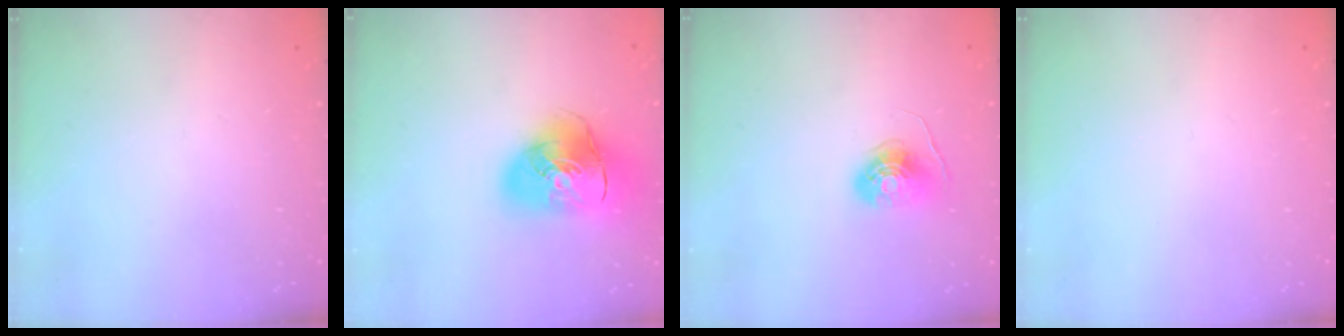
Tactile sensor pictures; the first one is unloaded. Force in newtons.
{"total": 15.3, "press": 15.2, "slide": 2.2}
{"total": 6.7, "press": 6.7, "slide": 0.3}
{"total": 0.0}